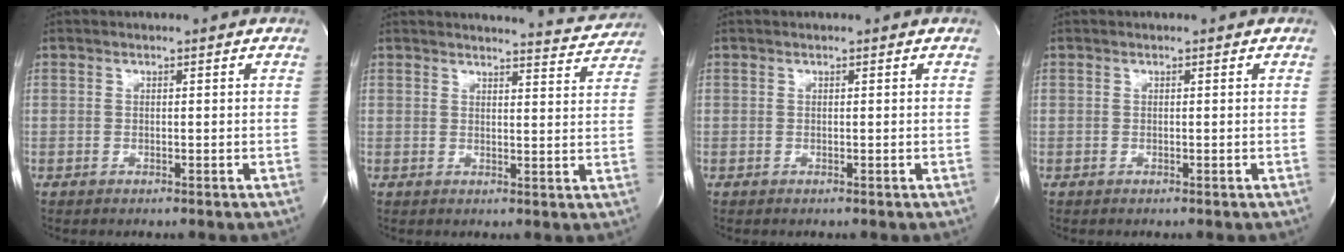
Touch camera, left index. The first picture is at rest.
{"total": 6.3, "force": [6.3, 0.0, -0.2], "torque": [0.003, -0.032, 0.055]}
{"total": 0.0}
{"total": 0.0}